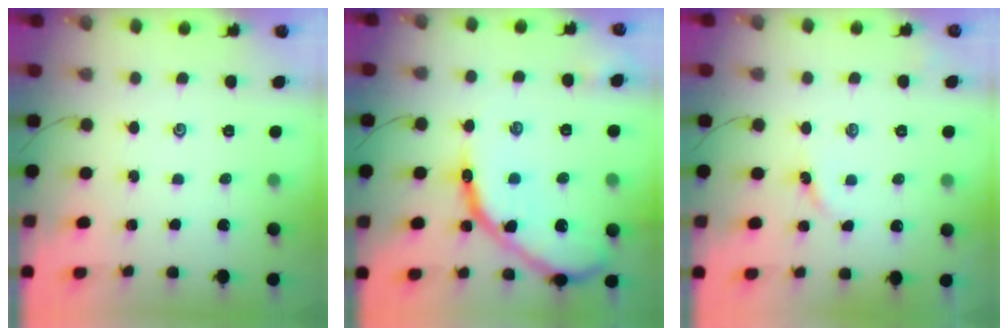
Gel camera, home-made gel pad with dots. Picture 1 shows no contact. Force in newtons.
{"total": 19.2, "press": 19.1, "slide": 1.7}
{"total": 2.4, "press": 2.4, "slide": 0.3}